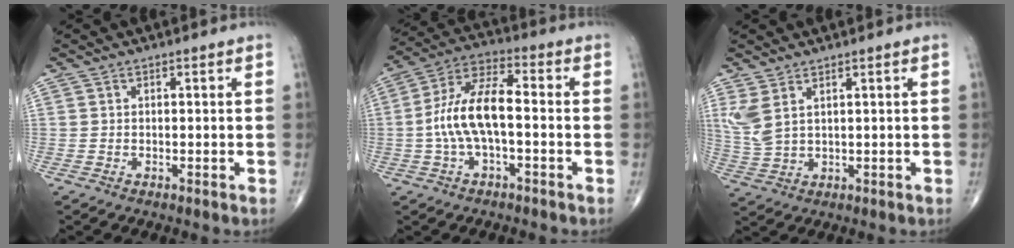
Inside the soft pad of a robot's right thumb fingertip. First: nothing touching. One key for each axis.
{"total": 11.7, "fx": -1.4, "fy": 4.8, "fz": 10.6, "tx": -0.218, "ty": 0.042, "tz": -0.031}
{"total": 5.0, "fx": 2.5, "fy": 2.0, "fz": 3.8, "tx": -0.097, "ty": -0.009, "tz": 0.064}